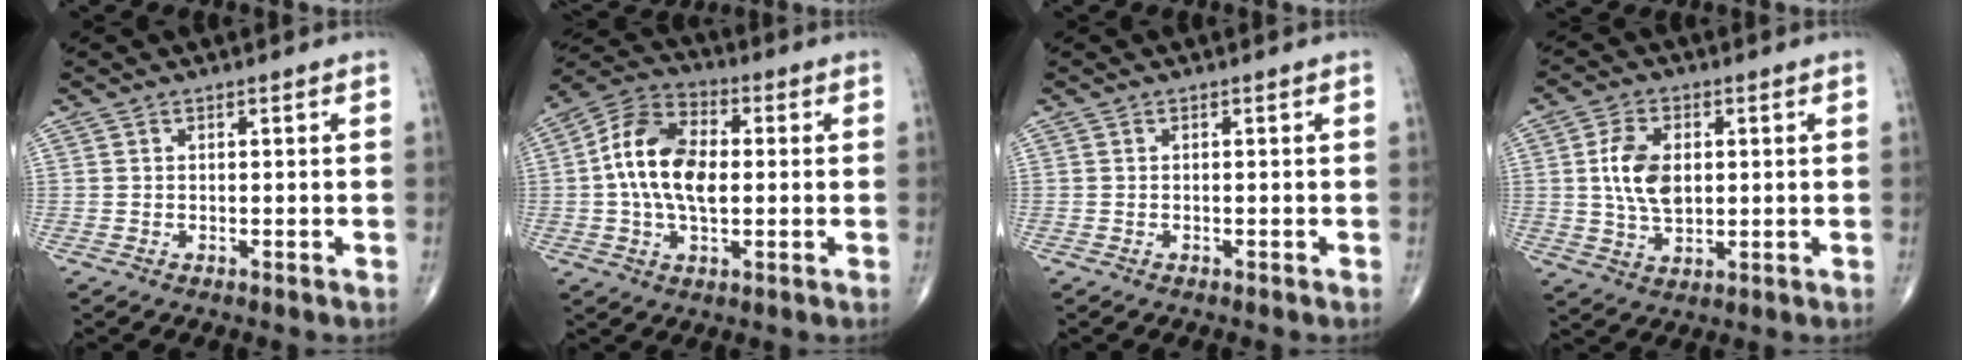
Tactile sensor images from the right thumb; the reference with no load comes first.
{"total": 13.5, "force": [0.4, 7.9, 10.9], "torque": [-0.201, 0.022, -0.002]}
{"total": 0.0}
{"total": 9.0, "force": [1.1, 5.6, 7.0], "torque": [-0.124, -0.004, 0.024]}